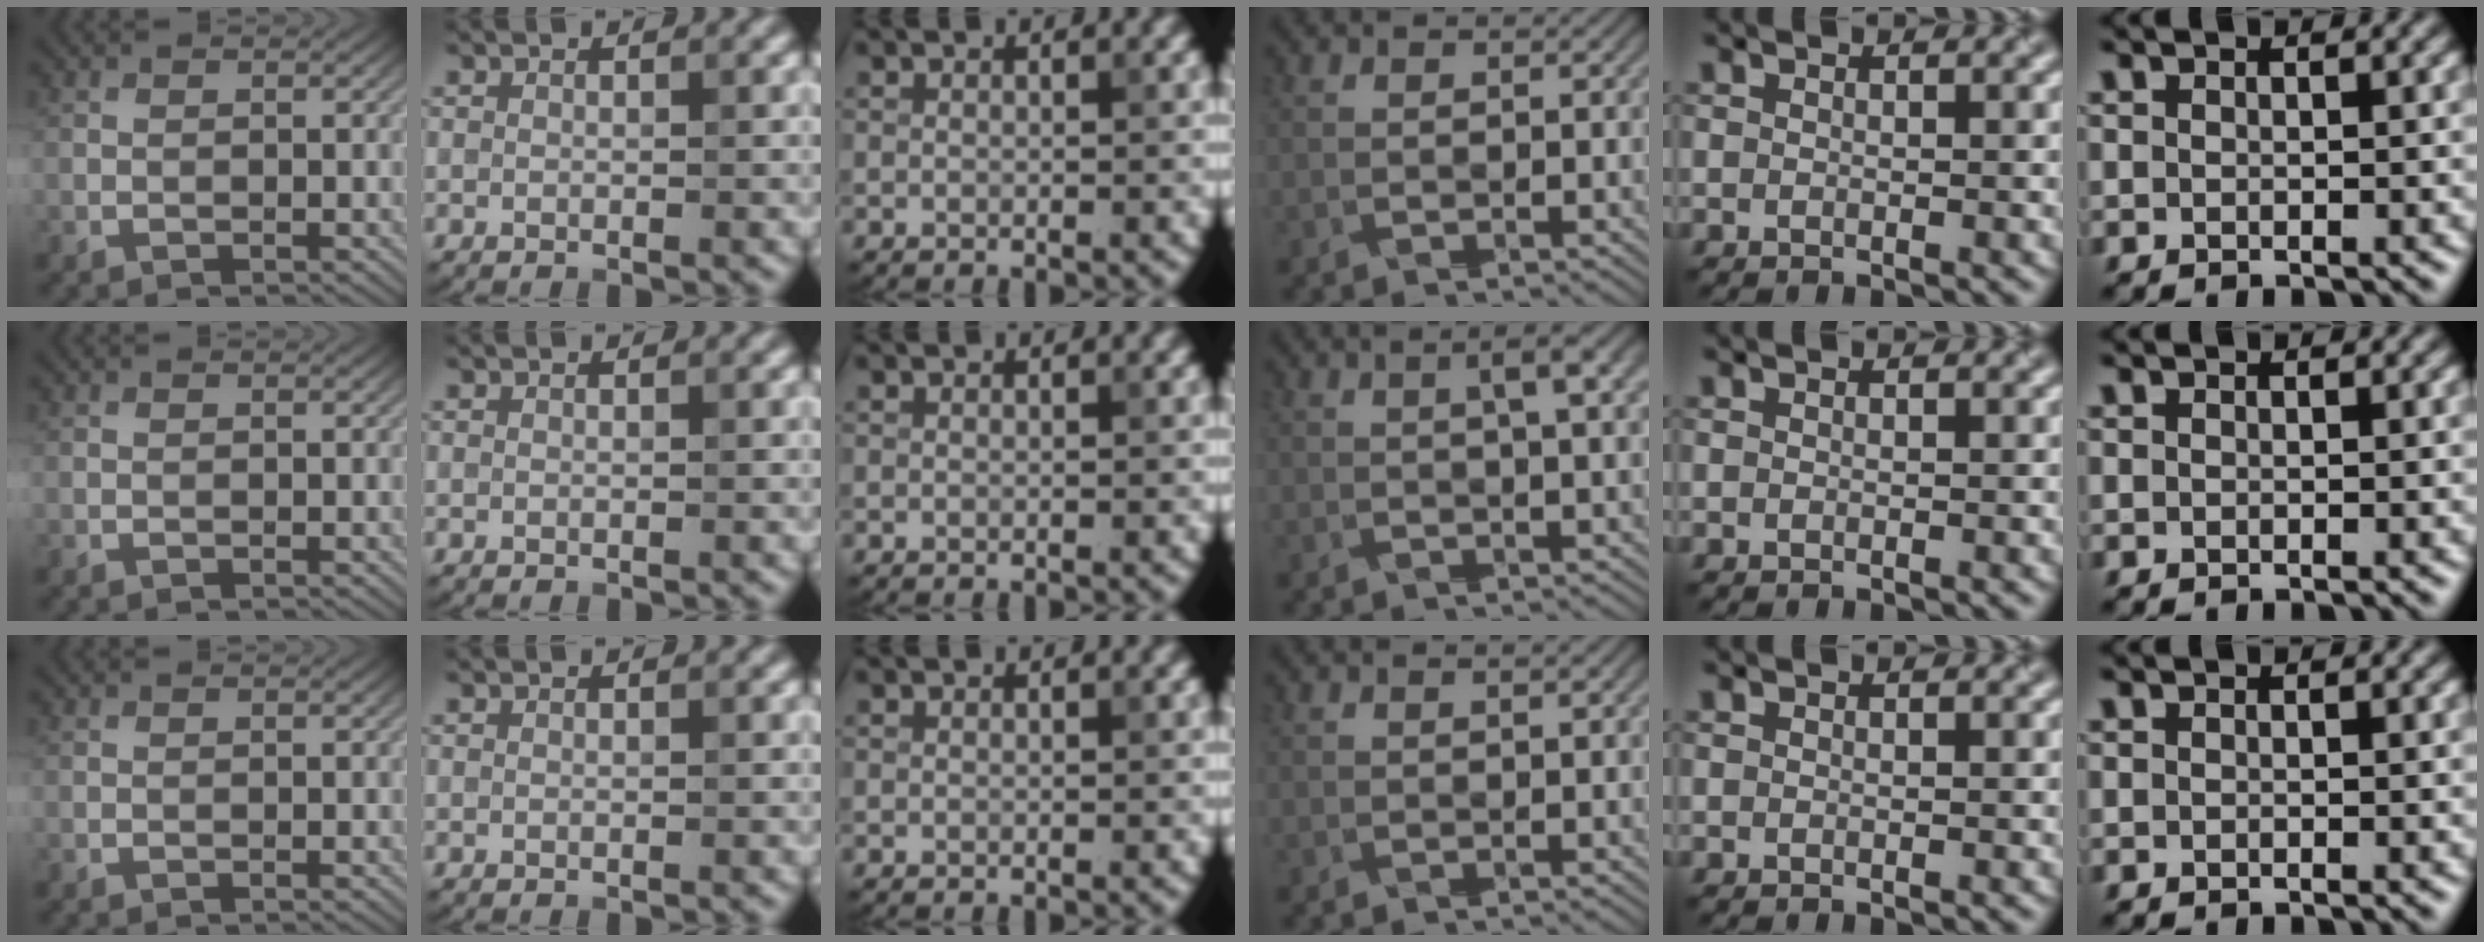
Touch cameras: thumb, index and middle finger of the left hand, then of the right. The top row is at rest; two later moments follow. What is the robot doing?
{"motion": "pour", "object": "sugar"}